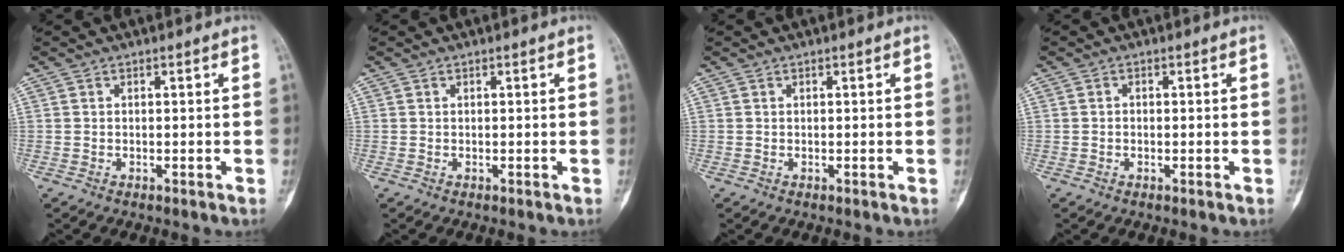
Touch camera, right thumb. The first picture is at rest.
{"total": 0.0}
{"total": 0.0}
{"total": 0.6, "force": [-0.1, 0.5, 0.3], "torque": [-0.005, 0.002, -0.003]}